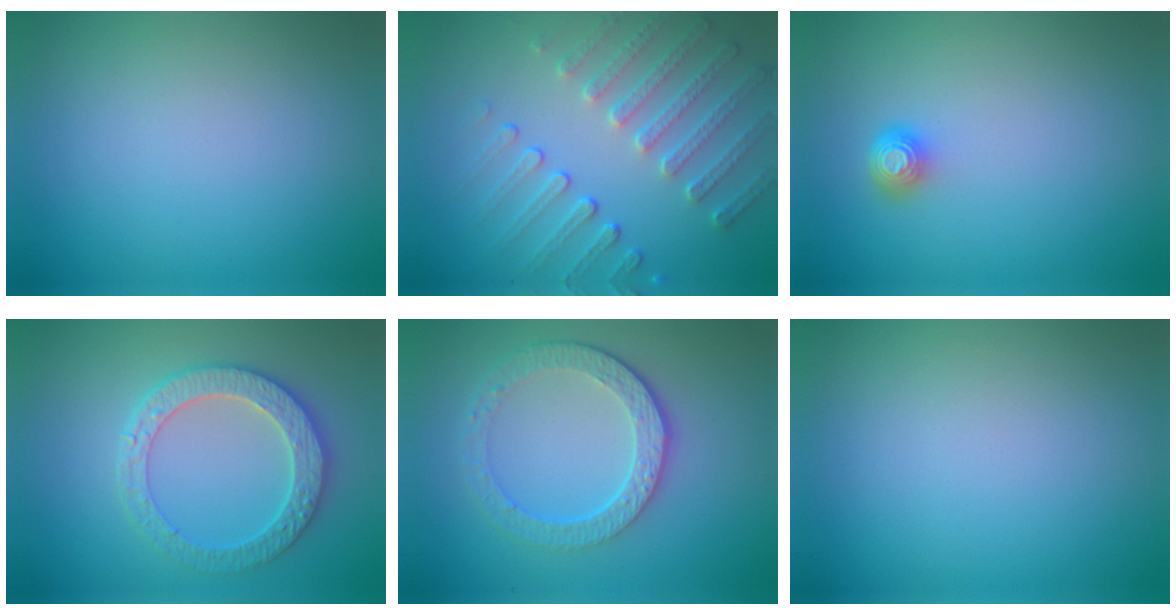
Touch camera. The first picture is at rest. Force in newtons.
{"total": 5.0, "press": 3.8, "slide": 3.3}
{"total": 1.6, "press": 1.3, "slide": 0.9}
{"total": 4.2, "press": 4.0, "slide": 1.0}
{"total": 4.8, "press": 3.4, "slide": 3.4}
{"total": 0.0}